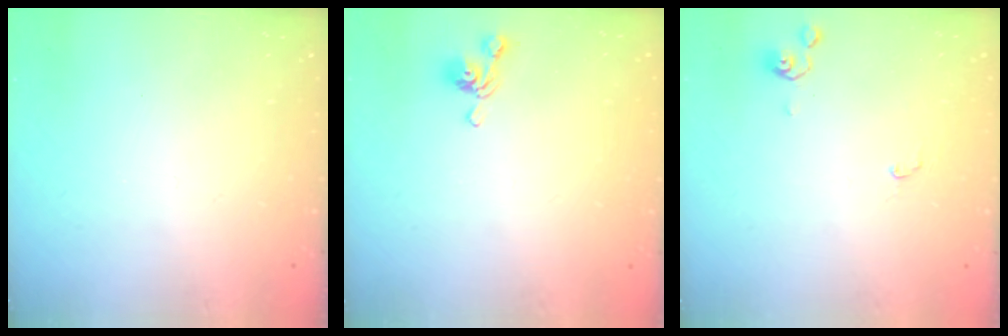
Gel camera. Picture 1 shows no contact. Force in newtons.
{"total": 5.1, "press": 5.1, "slide": 0.2}
{"total": 1.0, "press": 1.0, "slide": 0.2}